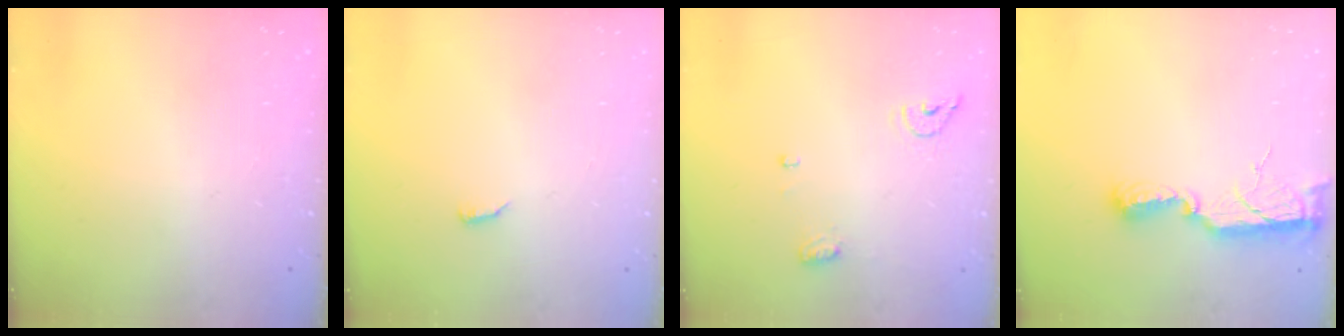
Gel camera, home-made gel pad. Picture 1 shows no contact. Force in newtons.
{"total": 4.3, "press": 4.2, "slide": 0.6}
{"total": 6.6, "press": 6.5, "slide": 1.0}
{"total": 9.5, "press": 9.2, "slide": 2.7}